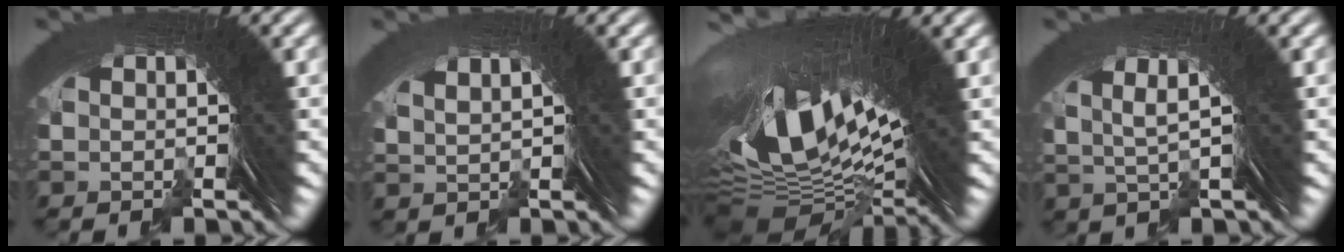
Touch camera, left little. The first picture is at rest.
{"total": 1.7, "force": [1.2, -1.0, 0.7], "torque": [-0.005, 0.005, 0.033]}
{"total": 20.0, "force": [1.8, 10.3, 17.1], "torque": [-0.313, -0.036, 0.052]}
{"total": 6.2, "force": [3.3, 1.5, 5.0], "torque": [-0.073, 0.024, 0.043]}